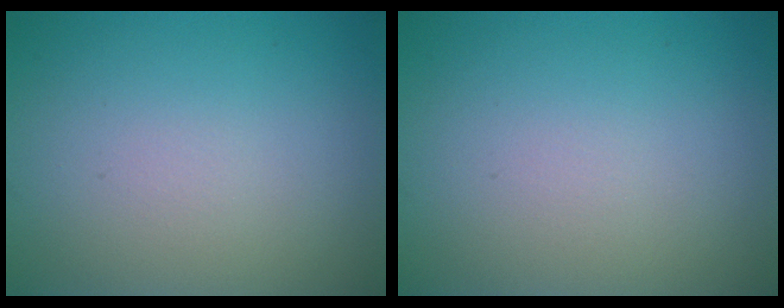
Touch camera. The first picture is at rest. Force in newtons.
{"total": 0.0}